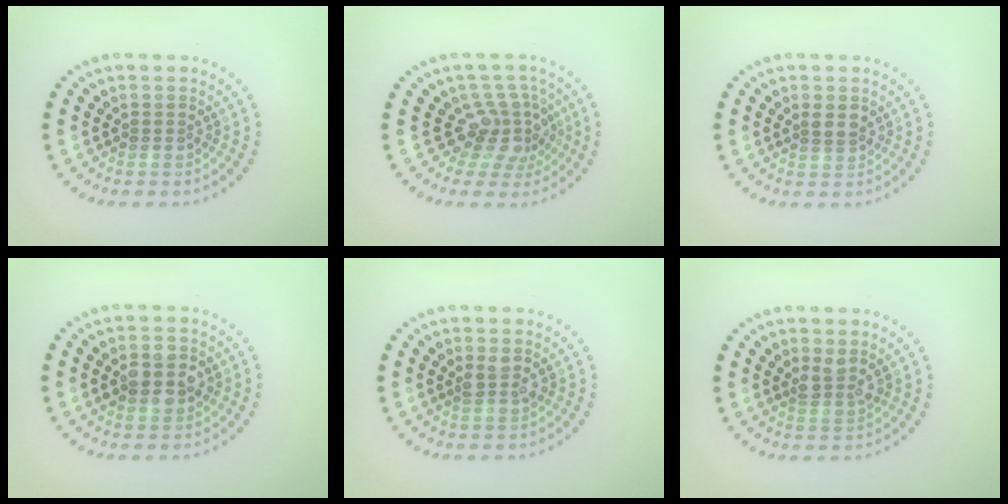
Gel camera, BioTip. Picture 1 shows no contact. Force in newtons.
{"total": 3.6, "press": 2.6, "slide": 2.5}
{"total": 1.5, "press": 1.3, "slide": 0.8}
{"total": 3.4, "press": 3.4, "slide": 0.2}
{"total": 1.7, "press": 1.7, "slide": 0.3}
{"total": 1.7, "press": 1.5, "slide": 0.9}